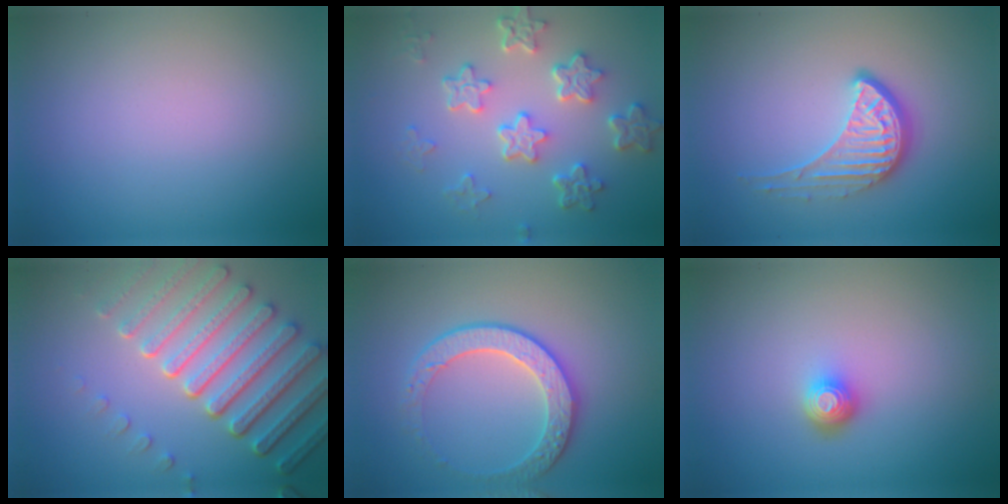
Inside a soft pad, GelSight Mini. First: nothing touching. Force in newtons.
{"total": 5.4, "press": 4.0, "slide": 3.6}
{"total": 4.0, "press": 2.9, "slide": 2.7}
{"total": 7.5, "press": 5.6, "slide": 5.0}
{"total": 3.7, "press": 3.6, "slide": 0.9}
{"total": 1.9, "press": 1.4, "slide": 1.3}